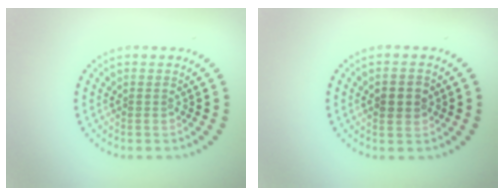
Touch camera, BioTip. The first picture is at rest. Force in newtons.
{"total": 2.4, "press": 2.4, "slide": 0.1}